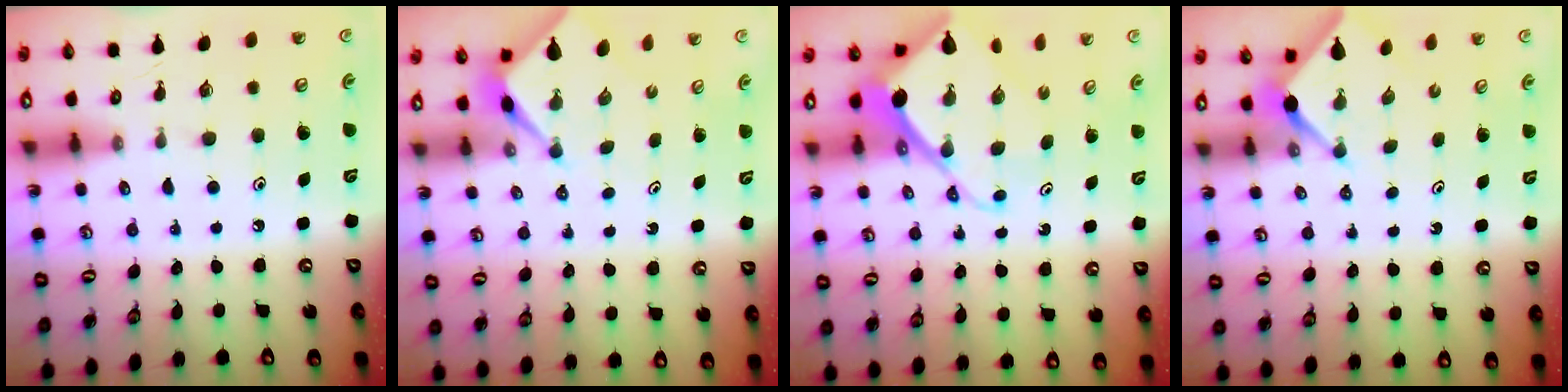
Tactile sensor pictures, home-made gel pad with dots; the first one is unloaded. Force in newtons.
{"total": 2.6, "press": 2.5, "slide": 0.2}
{"total": 10.4, "press": 10.3, "slide": 1.0}
{"total": 2.4, "press": 2.4, "slide": 0.4}